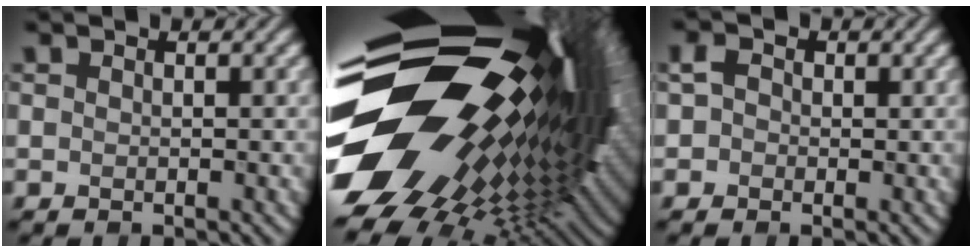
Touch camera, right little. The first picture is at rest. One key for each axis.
{"total": 20.9, "fx": 2.8, "fy": 11.4, "fz": 17.3, "tx": -0.299, "ty": -0.011, "tz": 0.047}
{"total": 1.7, "fx": 0.2, "fy": 1.5, "fz": 0.8, "tx": -0.014, "ty": 0.003, "tz": -0.005}